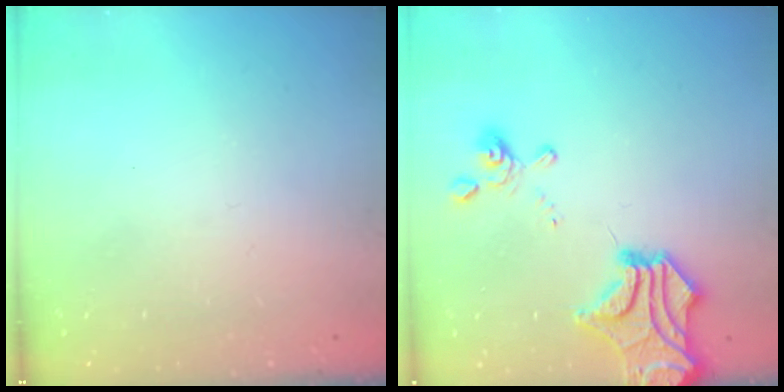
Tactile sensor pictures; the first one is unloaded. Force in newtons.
{"total": 9.3, "press": 9.0, "slide": 2.5}